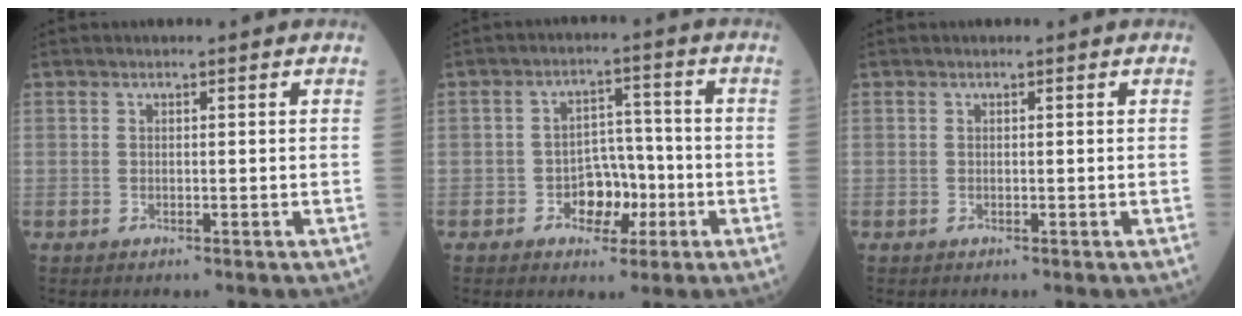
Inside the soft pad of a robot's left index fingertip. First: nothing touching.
{"total": 5.5, "force": [-2.1, 3.7, 3.4], "torque": [-0.053, 0.014, -0.034]}
{"total": 0.0}